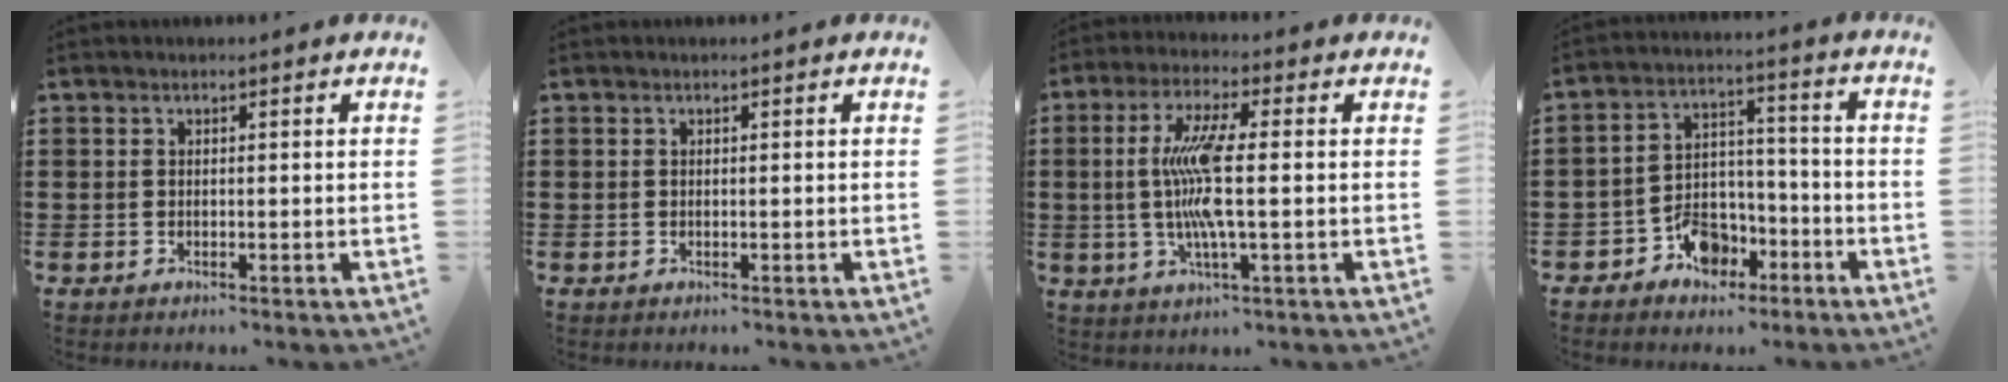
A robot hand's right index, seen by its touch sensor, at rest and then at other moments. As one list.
[{"total": 0.0}, {"total": 9.4, "force": [-0.3, 1.3, 9.3], "torque": [-0.200, -0.015, -0.018]}, {"total": 7.3, "force": [-4.2, 4.9, 3.4], "torque": [-0.063, 0.026, -0.074]}]